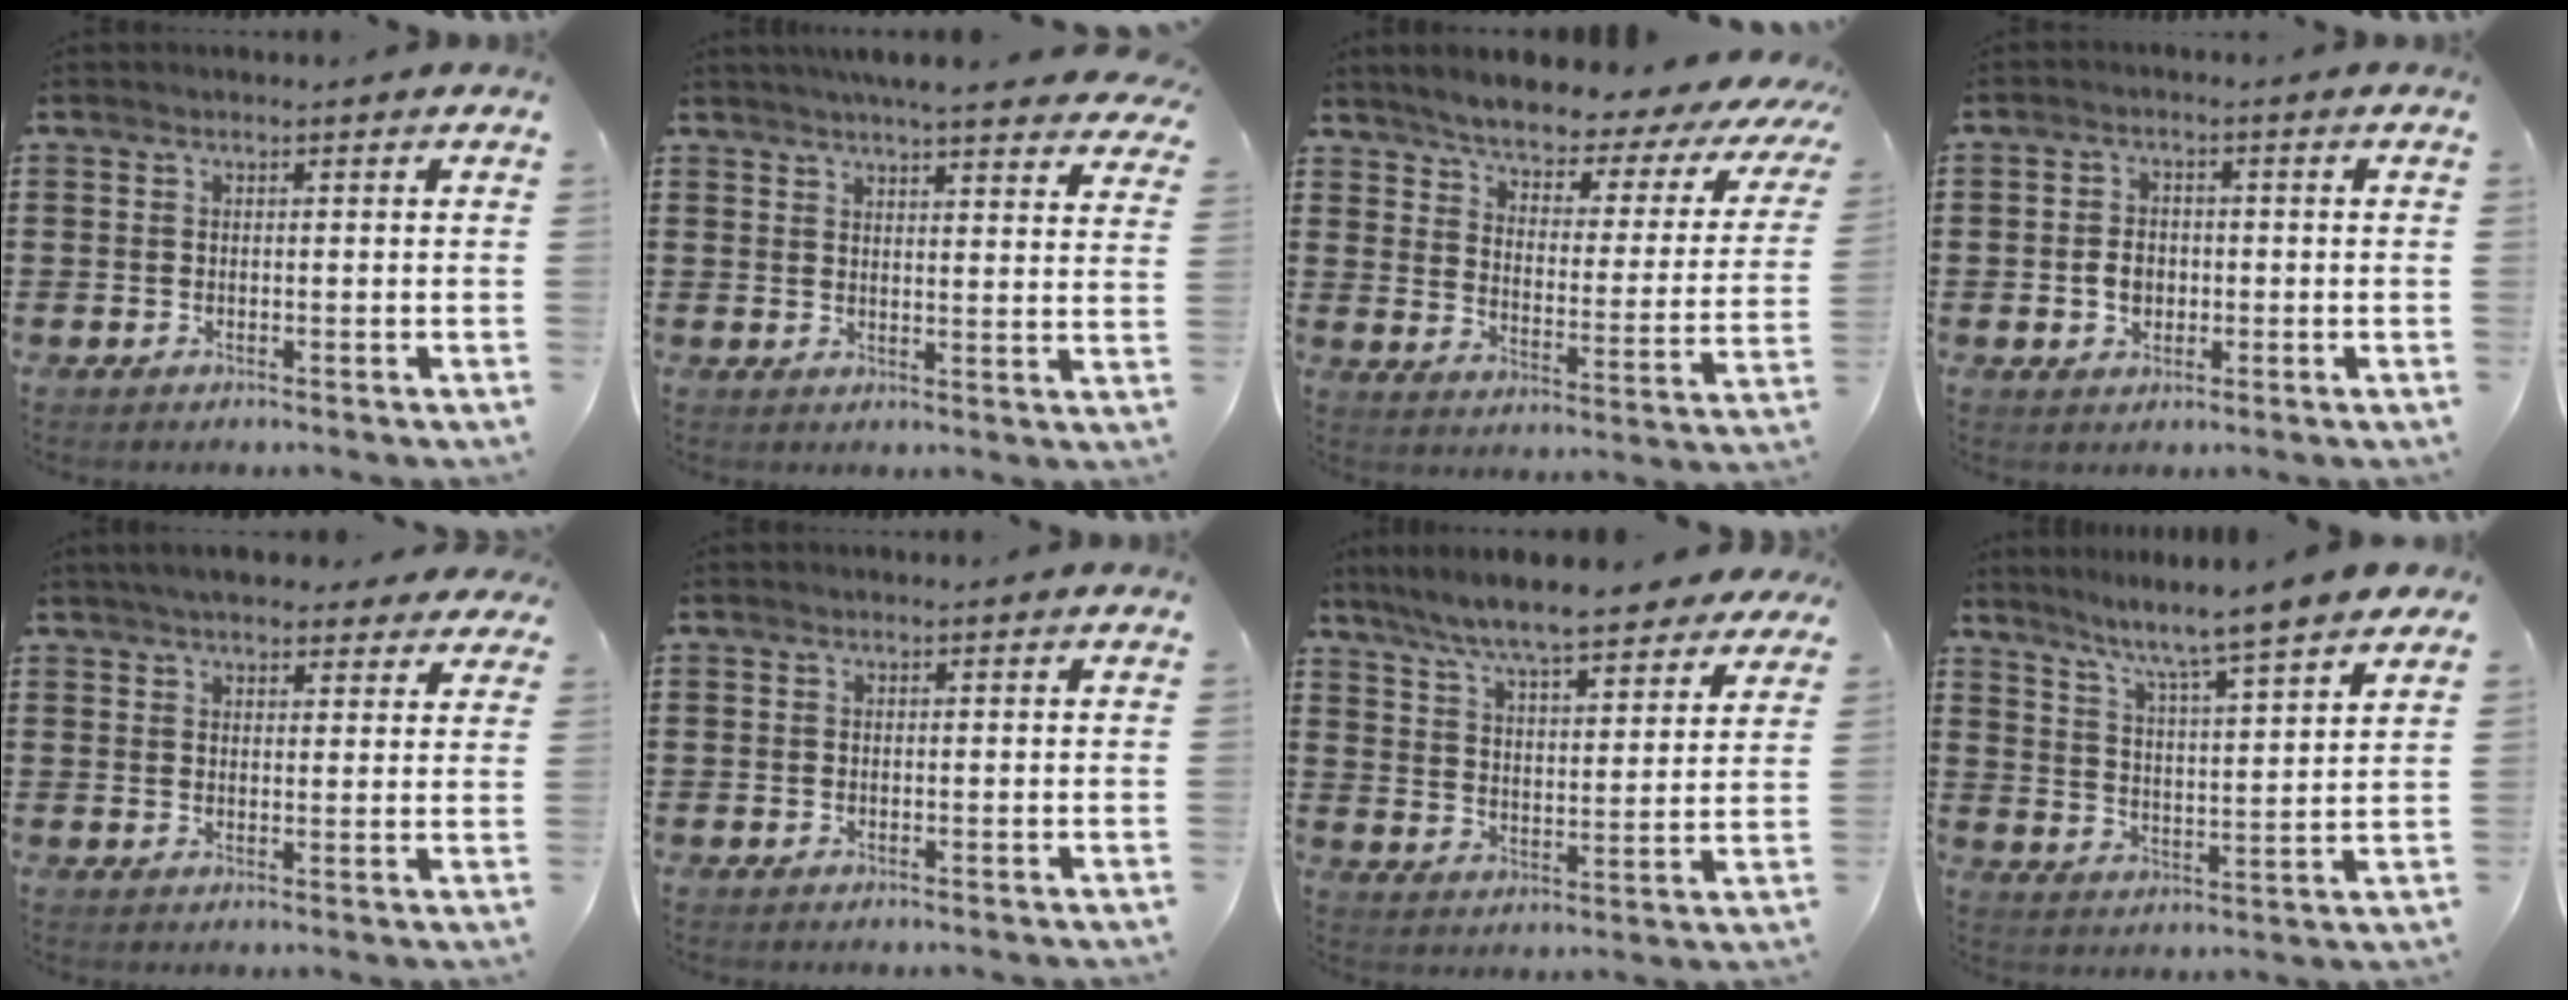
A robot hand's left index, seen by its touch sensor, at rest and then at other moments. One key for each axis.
{"total": 5.1, "fx": 4.8, "fy": -0.3, "fz": 1.7, "tx": -0.049, "ty": -0.018, "tz": 0.086}
{"total": 3.4, "fx": 3.2, "fy": 0.3, "fz": 1.1, "tx": -0.044, "ty": -0.031, "tz": 0.041}
{"total": 3.3, "fx": -0.6, "fy": 2.6, "fz": 2.1, "tx": -0.037, "ty": 0.002, "tz": -0.014}
{"total": 4.5, "fx": 4.2, "fy": 1.0, "fz": 1.4, "tx": -0.039, "ty": -0.002, "tz": 0.076}
{"total": 0.0}
{"total": 7.8, "fx": 7.3, "fy": 0.3, "fz": 2.9, "tx": -0.088, "ty": -0.041, "tz": 0.126}
{"total": 5.2, "fx": 4.6, "fy": -1.1, "fz": 2.1, "tx": -0.063, "ty": -0.040, "tz": 0.068}